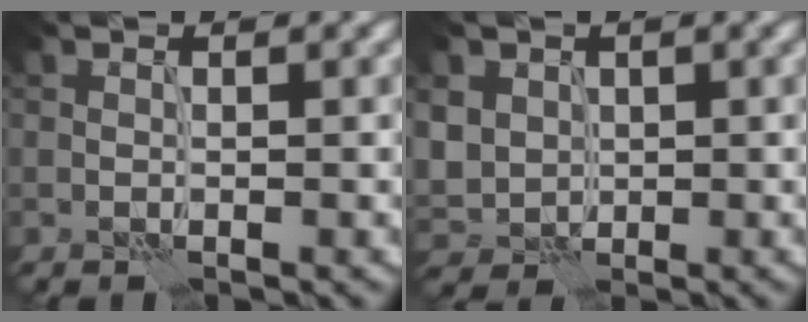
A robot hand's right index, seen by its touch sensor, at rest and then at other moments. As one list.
[{"total": 3.3, "force": [1.0, 3.0, 1.0], "torque": [-0.042, 0.001, 0.023]}]